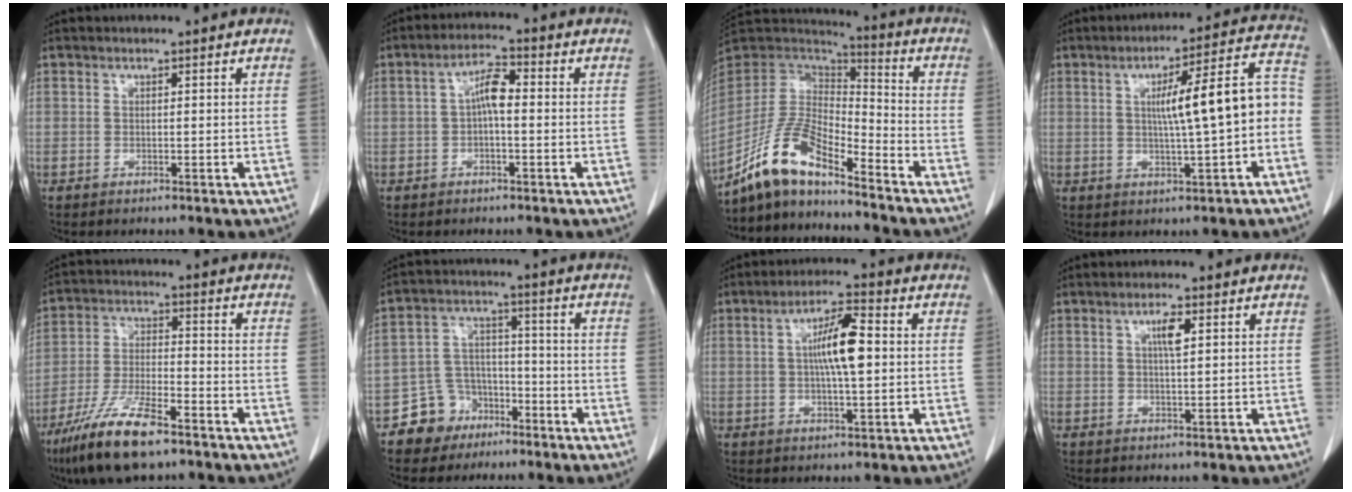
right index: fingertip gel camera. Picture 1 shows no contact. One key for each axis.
{"total": 4.5, "fx": 0.0, "fy": 1.3, "fz": 4.3, "tx": -0.079, "ty": 0.016, "tz": -0.003}
{"total": 12.6, "fx": -10.1, "fy": 2.6, "fz": 7.0, "tx": -0.149, "ty": 0.014, "tz": -0.194}
{"total": 11.9, "fx": -0.5, "fy": 1.2, "fz": 11.9, "tx": -0.162, "ty": 0.034, "tz": -0.004}
{"total": 12.5, "fx": -8.6, "fy": 2.6, "fz": 8.8, "tx": -0.176, "ty": -0.022, "tz": -0.155}
{"total": 7.9, "fx": -4.9, "fy": 6.1, "fz": 1.1, "tx": -0.019, "ty": 0.020, "tz": -0.080}
{"total": 8.1, "fx": 0.9, "fy": 1.4, "fz": 7.9, "tx": -0.143, "ty": 0.009, "tz": 0.012}
{"total": 2.9, "fx": 1.0, "fy": 0.4, "fz": 2.6, "tx": -0.049, "ty": 0.000, "tz": 0.018}